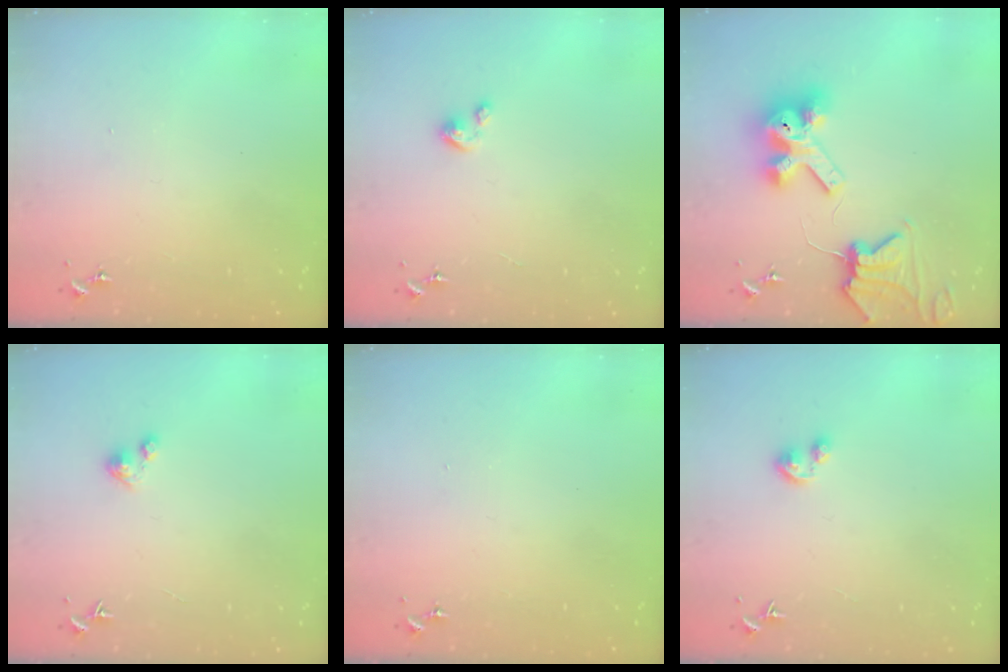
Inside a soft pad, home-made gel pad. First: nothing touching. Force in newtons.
{"total": 3.0, "press": 3.0, "slide": 0.2}
{"total": 12.6, "press": 12.5, "slide": 1.6}
{"total": 3.0, "press": 3.0, "slide": 0.2}
{"total": 0.0}
{"total": 3.6, "press": 3.5, "slide": 0.5}